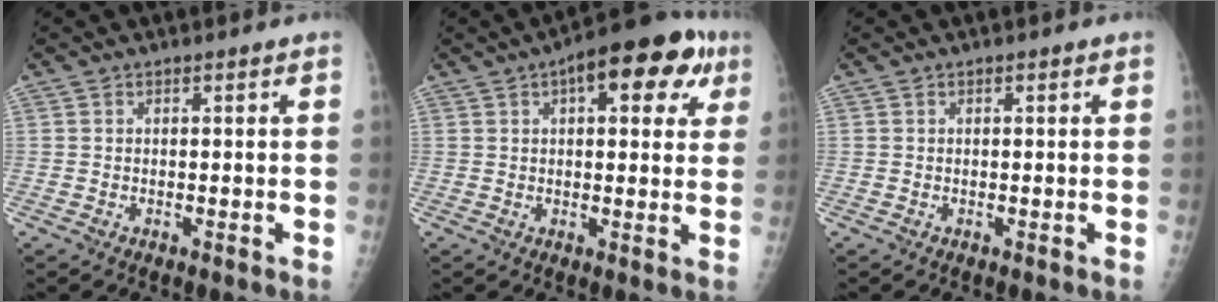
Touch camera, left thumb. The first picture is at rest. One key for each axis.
{"total": 14.5, "fx": 6.4, "fy": 6.5, "fz": 11.4, "tx": -0.110, "ty": 0.009, "tz": 0.075}
{"total": 0.0}